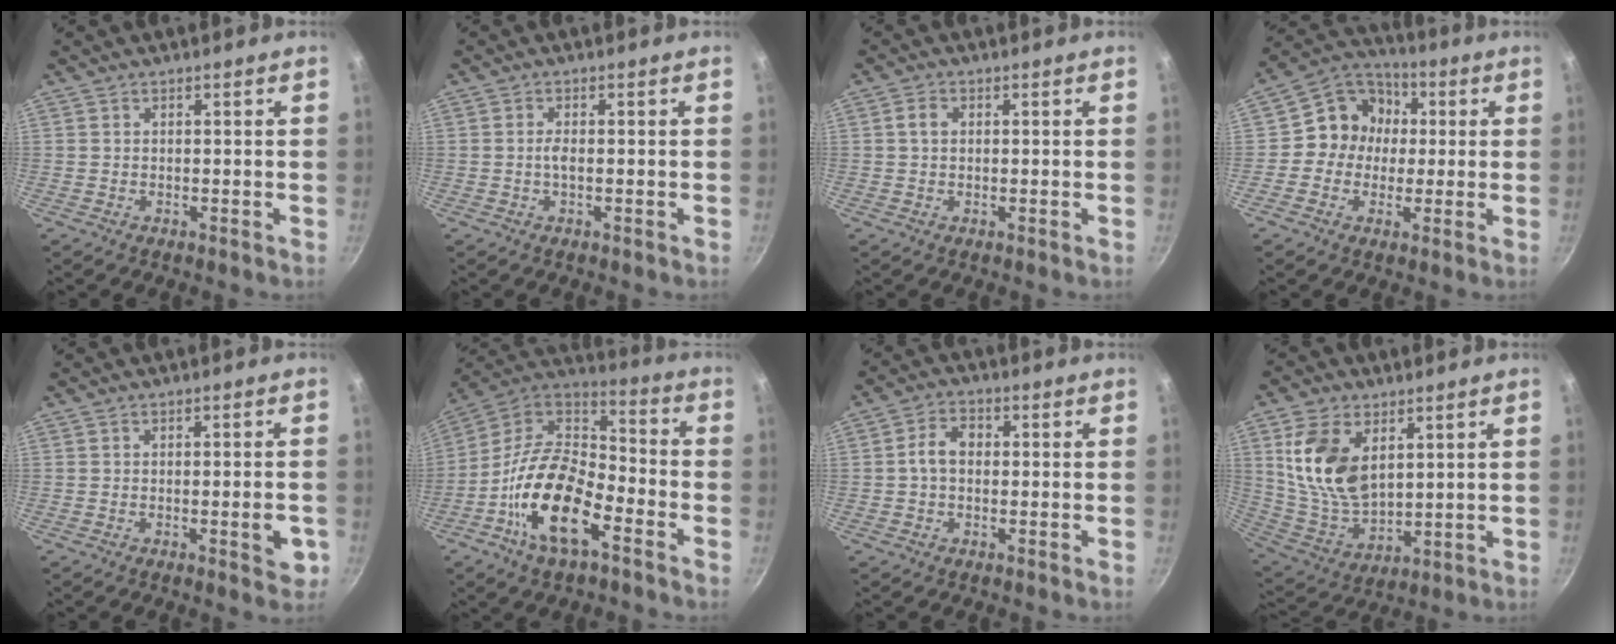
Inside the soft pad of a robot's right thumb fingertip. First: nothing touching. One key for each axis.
{"total": 1.4, "fx": -0.2, "fy": 0.4, "fz": 1.4, "tx": -0.032, "ty": 0.002, "tz": -0.007}
{"total": 2.2, "fx": 0.4, "fy": 1.7, "fz": 1.4, "tx": -0.020, "ty": 0.005, "tz": 0.004}
{"total": 10.6, "fx": 0.5, "fy": 9.7, "fz": 4.2, "tx": -0.027, "ty": 0.023, "tz": -0.014}
{"total": 4.4, "fx": -1.2, "fy": 1.2, "fz": 4.1, "tx": -0.048, "ty": -0.001, "tz": -0.017}
{"total": 20.0, "fx": -8.2, "fy": 9.7, "fz": 15.4, "tx": -0.267, "ty": 0.053, "tz": -0.173}
{"total": 4.9, "fx": 0.1, "fy": 3.5, "fz": 3.4, "tx": -0.051, "ty": 0.016, "tz": -0.008}
{"total": 15.2, "fx": 4.8, "fy": 9.3, "fz": 11.0, "tx": -0.193, "ty": -0.034, "tz": 0.108}